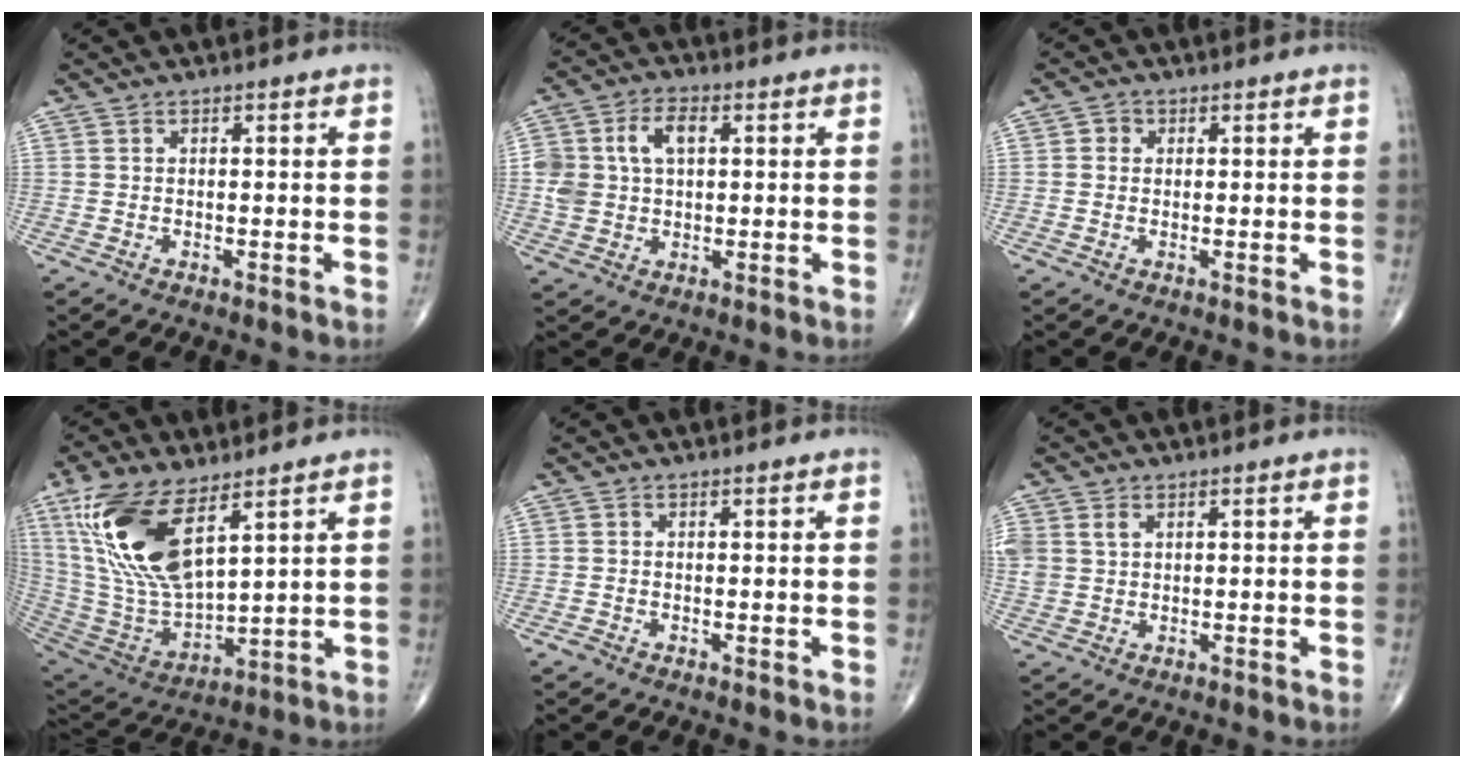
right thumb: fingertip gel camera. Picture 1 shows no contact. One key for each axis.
{"total": 8.6, "fx": 1.7, "fy": 5.7, "fz": 6.2, "tx": -0.111, "ty": 0.014, "tz": 0.034}
{"total": 1.7, "fx": 0.3, "fy": 1.6, "fz": 0.6, "tx": 0.000, "ty": 0.002, "tz": 0.000}
{"total": 19.6, "fx": 9.4, "fy": 8.0, "fz": 15.2, "tx": -0.310, "ty": -0.041, "tz": 0.197}
{"total": 0.6, "fx": -0.3, "fy": 0.5, "fz": 0.3, "tx": -0.007, "ty": -0.001, "tz": -0.010}
{"total": 3.8, "fx": 1.4, "fy": 2.7, "fz": 2.2, "tx": -0.052, "ty": 0.005, "tz": 0.036}